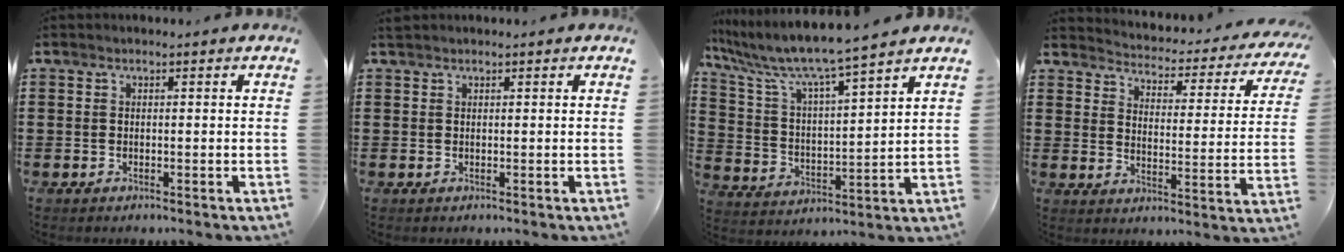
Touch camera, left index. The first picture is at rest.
{"total": 0.5, "force": [0.5, 0.2, 0.1], "torque": [-0.004, 0.002, 0.009]}
{"total": 7.4, "force": [6.6, -0.3, 3.3], "torque": [-0.095, -0.044, 0.106]}
{"total": 2.6, "force": [2.6, 0.0, 0.3], "torque": [-0.027, -0.031, 0.036]}